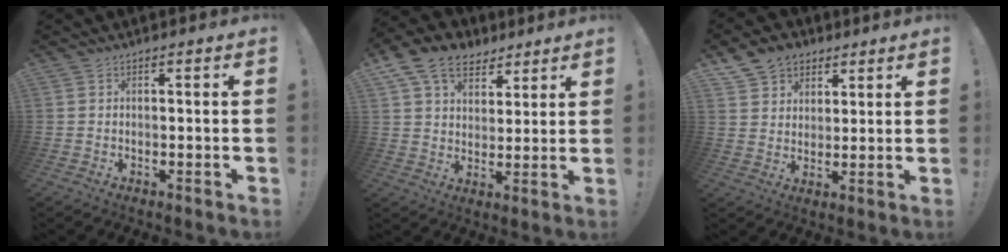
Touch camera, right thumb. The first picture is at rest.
{"total": 12.9, "force": [7.7, 9.0, 5.2], "torque": [-0.083, -0.041, 0.151]}
{"total": 9.2, "force": [5.5, 7.0, 2.4], "torque": [-0.038, -0.028, 0.109]}